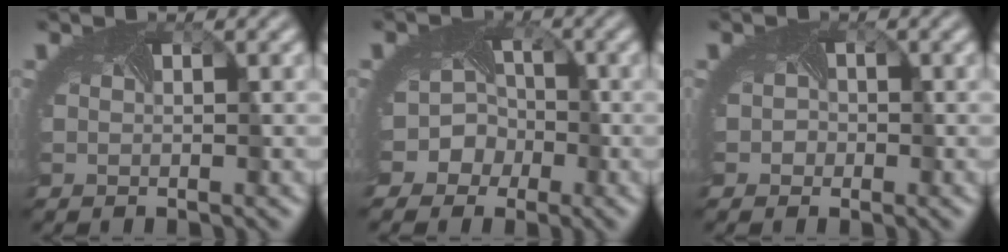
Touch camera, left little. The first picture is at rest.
{"total": 7.9, "force": [-3.1, 6.9, 2.2], "torque": [-0.034, 0.008, -0.076]}
{"total": 1.7, "force": [-0.4, 1.6, 0.6], "torque": [0.008, 0.002, -0.009]}